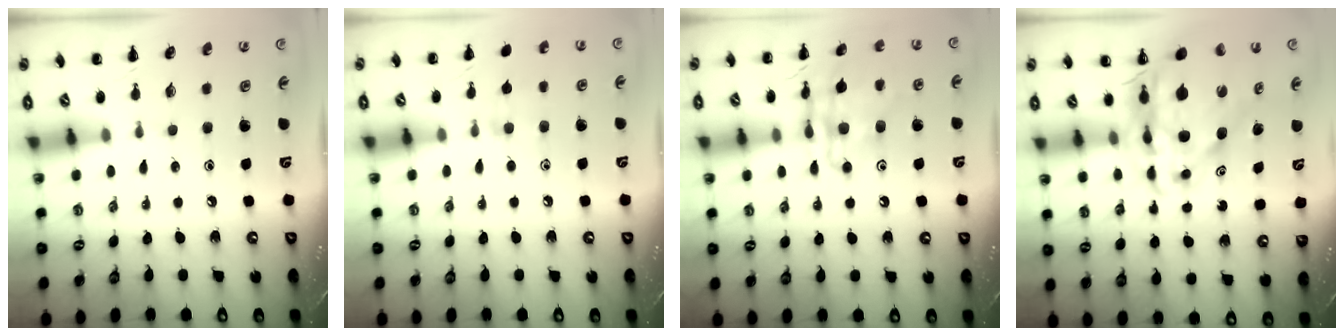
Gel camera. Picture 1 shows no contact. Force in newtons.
{"total": 6.5, "press": 6.0, "slide": 2.3}
{"total": 14.2, "press": 14.1, "slide": 1.3}
{"total": 12.7, "press": 12.0, "slide": 4.0}